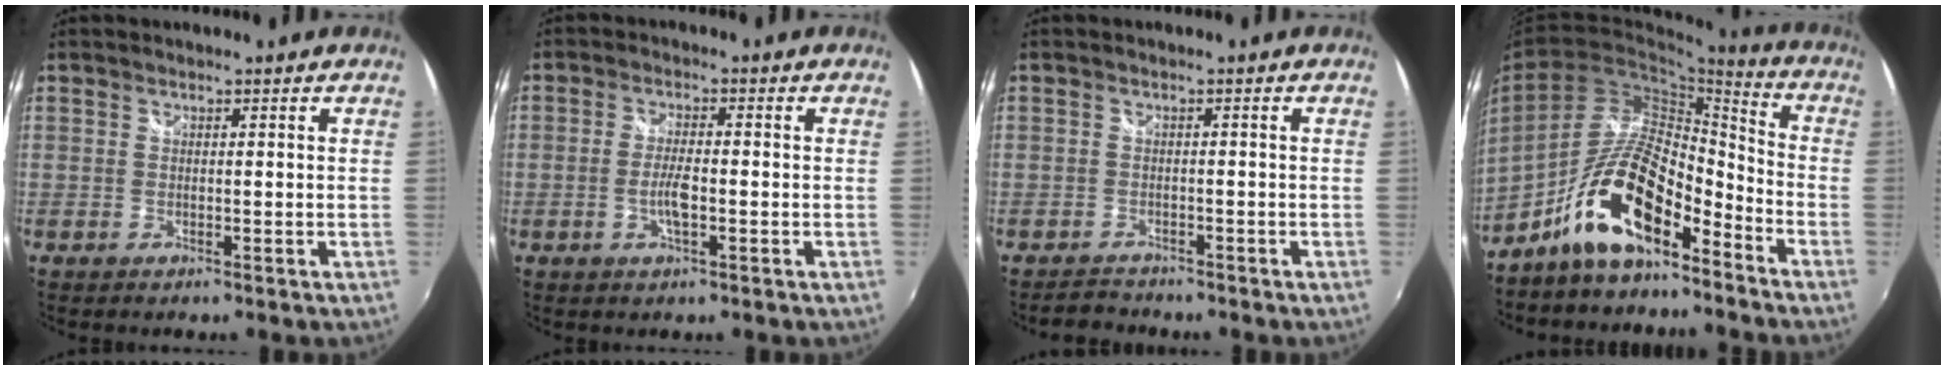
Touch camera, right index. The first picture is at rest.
{"total": 4.0, "force": [-1.2, 1.1, 3.6], "torque": [-0.073, -0.003, -0.022]}
{"total": 2.6, "force": [-2.4, 1.2, -0.1], "torque": [-0.010, 0.004, -0.043]}
{"total": 14.1, "force": [-9.5, 4.6, 9.4], "torque": [-0.183, 0.012, -0.175]}